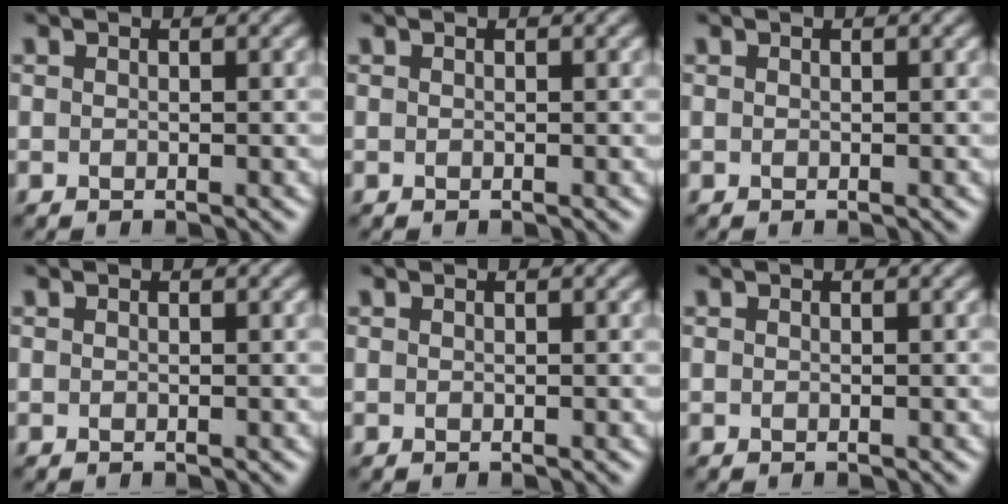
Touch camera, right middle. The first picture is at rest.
{"total": 0.0}
{"total": 0.0}
{"total": 0.0}
{"total": 0.0}
{"total": 0.0}